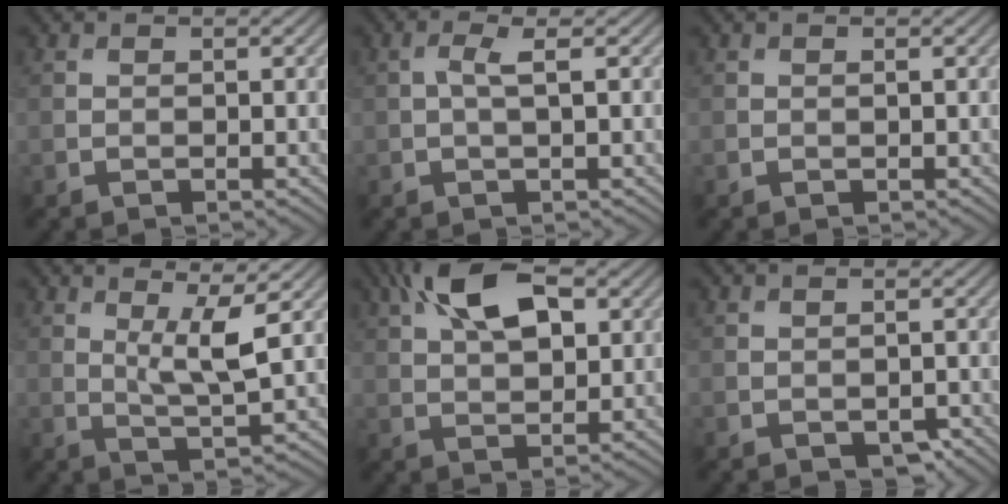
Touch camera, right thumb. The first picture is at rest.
{"total": 1.9, "force": [0.3, 0.2, 1.8], "torque": [-0.039, 0.007, 0.002]}
{"total": 0.0}
{"total": 6.2, "force": [1.8, 0.9, 5.9], "torque": [-0.115, -0.001, 0.037]}
{"total": 10.3, "force": [4.2, 4.9, 8.1], "torque": [-0.160, 0.022, 0.073]}
{"total": 1.9, "force": [-1.1, 1.1, 1.1], "torque": [-0.019, -0.008, -0.013]}